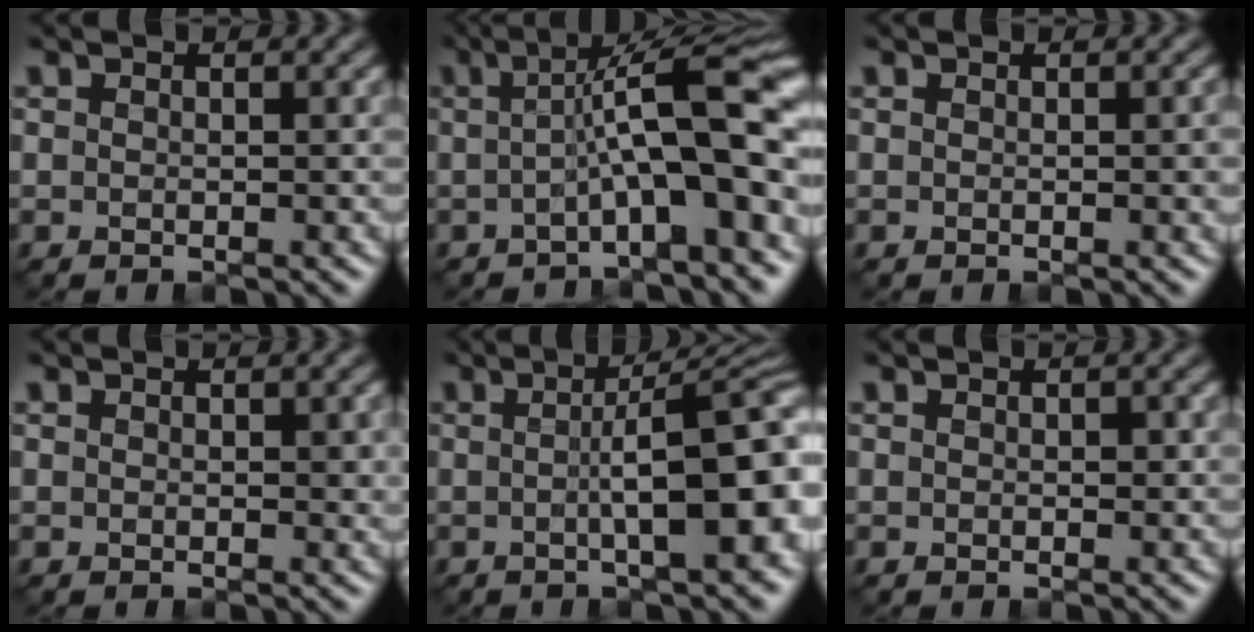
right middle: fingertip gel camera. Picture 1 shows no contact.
{"total": 10.4, "force": [-0.6, 2.2, 10.2], "torque": [-0.137, 0.026, -0.019]}
{"total": 0.9, "force": [0.1, 0.3, 0.9], "torque": [-0.014, -0.002, 0.003]}
{"total": 1.3, "force": [0.4, 0.8, 1.0], "torque": [-0.014, -0.003, 0.010]}
{"total": 10.1, "force": [-0.3, 2.8, 9.7], "torque": [-0.105, 0.011, -0.007]}
{"total": 0.8, "force": [0.1, 0.5, 0.5], "torque": [-0.011, -0.003, 0.004]}